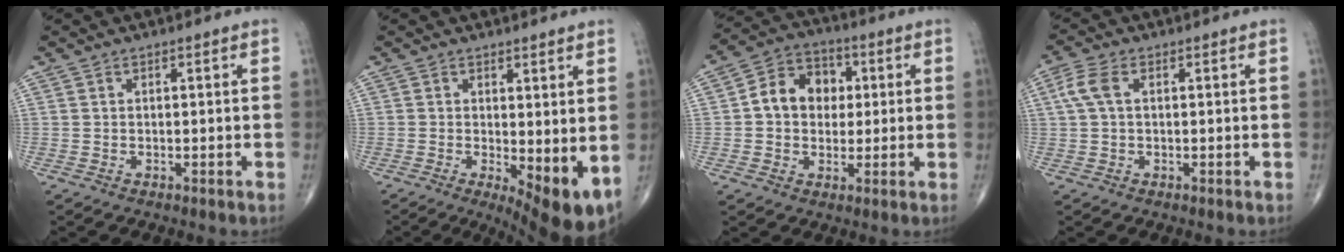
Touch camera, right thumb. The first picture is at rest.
{"total": 8.9, "force": [-0.6, 3.1, 8.4], "torque": [-0.115, -0.022, -0.001]}
{"total": 10.1, "force": [1.1, 8.1, 5.9], "torque": [-0.062, 0.020, 0.007]}
{"total": 4.2, "force": [0.8, 2.3, 3.4], "torque": [-0.093, 0.014, 0.013]}